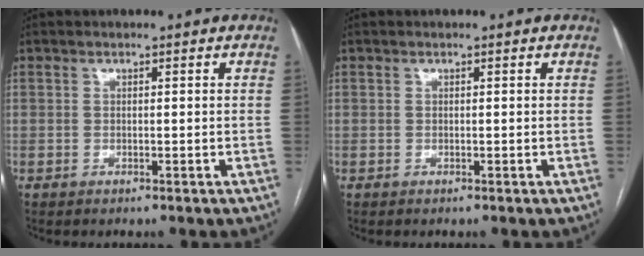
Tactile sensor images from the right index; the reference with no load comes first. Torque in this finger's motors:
{"motor_torque": [0.00, 0.00, 0.00, 0.00]}